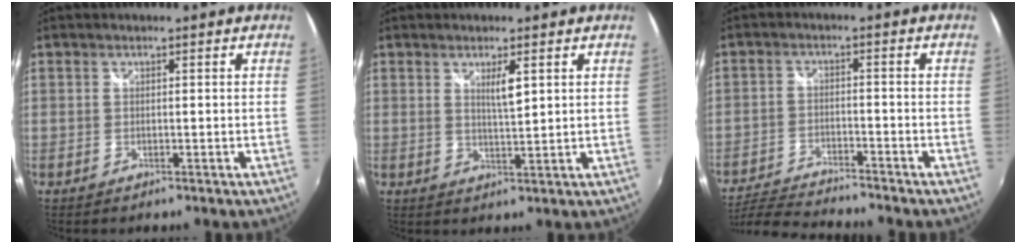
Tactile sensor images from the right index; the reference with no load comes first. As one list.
[{"total": 3.7, "force": [1.6, 0.7, 3.3], "torque": [-0.055, -0.005, 0.027]}, {"total": 11.4, "force": [-10.6, 0.8, 4.1], "torque": [-0.105, -0.015, -0.189]}]